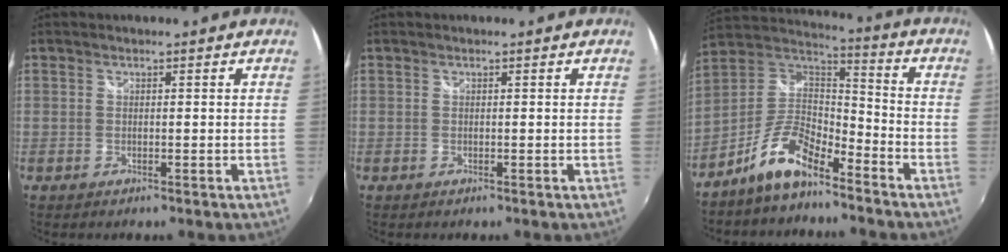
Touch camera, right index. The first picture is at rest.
{"total": 0.0}
{"total": 11.4, "force": [-7.8, 4.0, 7.3], "torque": [-0.165, 0.021, -0.149]}